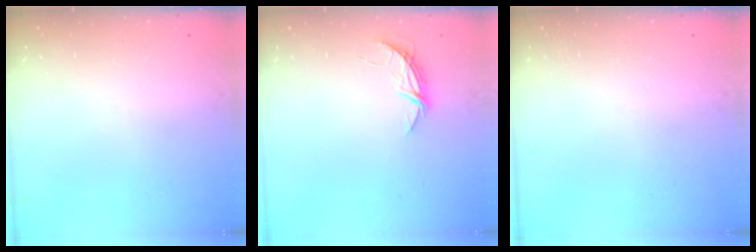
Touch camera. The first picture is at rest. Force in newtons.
{"total": 5.0, "press": 5.0, "slide": 0.4}
{"total": 0.0}